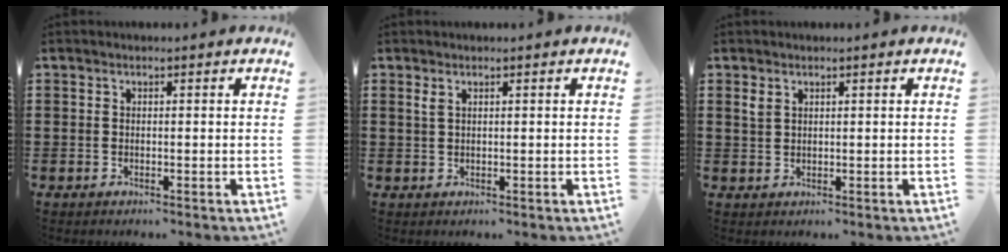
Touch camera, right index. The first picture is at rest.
{"total": 1.1, "force": [0.6, 0.4, 0.8], "torque": [-0.018, 0.004, 0.010]}
{"total": 1.8, "force": [1.0, 1.1, 1.0], "torque": [-0.024, 0.004, 0.019]}